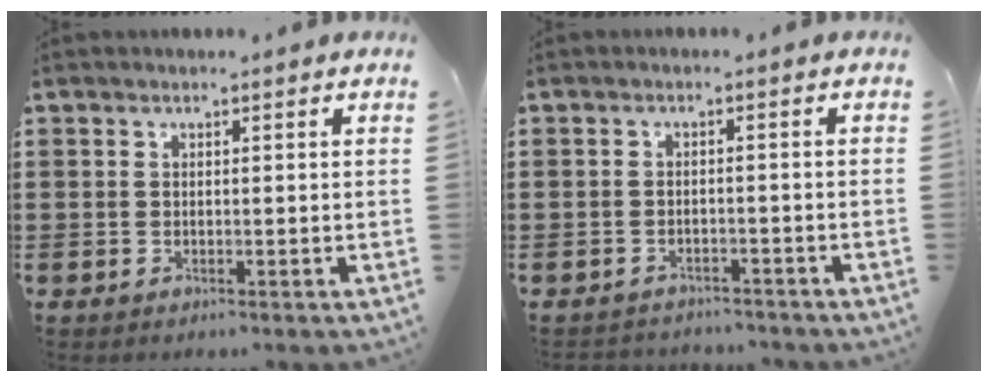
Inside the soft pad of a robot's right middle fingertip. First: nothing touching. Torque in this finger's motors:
{"motor_torque": [0.00, 0.00, 0.00, 0.01]}